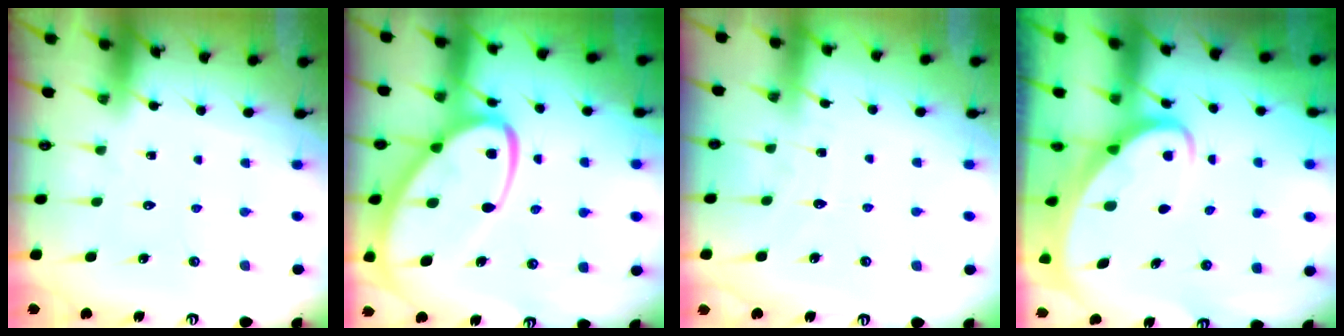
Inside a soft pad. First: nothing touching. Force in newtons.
{"total": 17.0, "press": 16.9, "slide": 1.6}
{"total": 3.9, "press": 3.9, "slide": 0.5}
{"total": 3.5, "press": 3.5, "slide": 0.5}